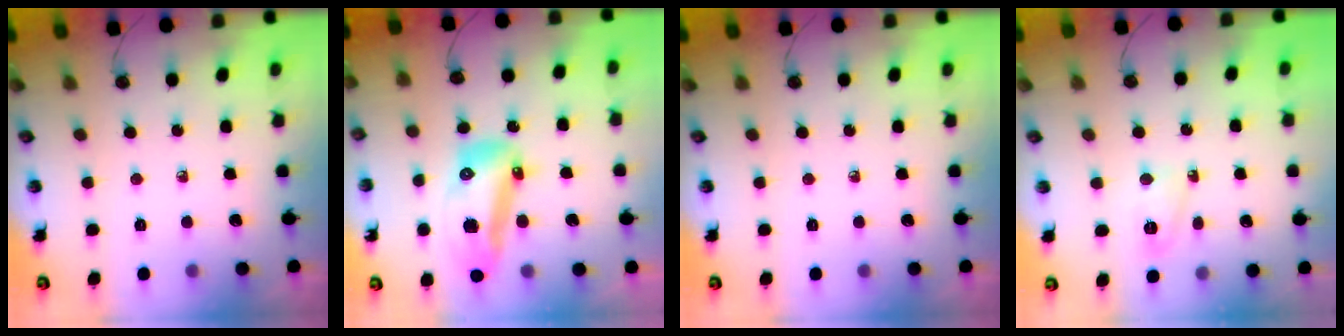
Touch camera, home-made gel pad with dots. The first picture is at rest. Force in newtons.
{"total": 14.8, "press": 14.7, "slide": 1.8}
{"total": 0.0}
{"total": 4.6, "press": 4.6, "slide": 0.7}